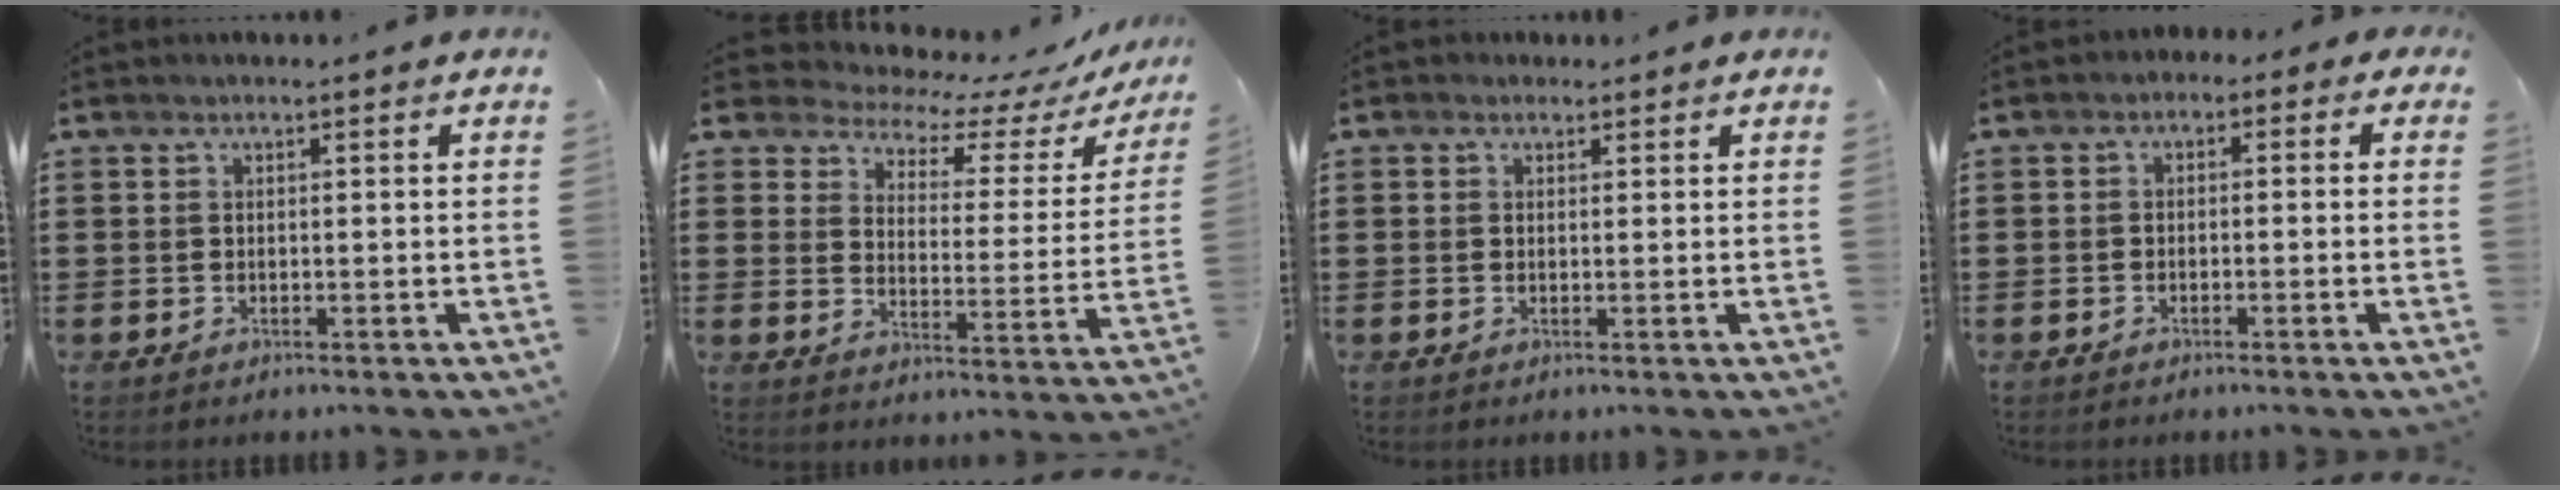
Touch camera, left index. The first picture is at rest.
{"total": 4.7, "force": [4.4, 1.4, 1.2], "torque": [-0.045, -0.038, 0.068]}
{"total": 1.0, "force": [0.7, 0.7, 0.1], "torque": [-0.004, 0.006, 0.013]}
{"total": 1.8, "force": [-1.6, 0.8, 0.3], "torque": [-0.009, 0.007, -0.035]}